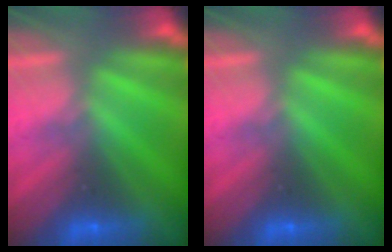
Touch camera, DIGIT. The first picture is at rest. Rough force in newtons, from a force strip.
{"total": 0.0}